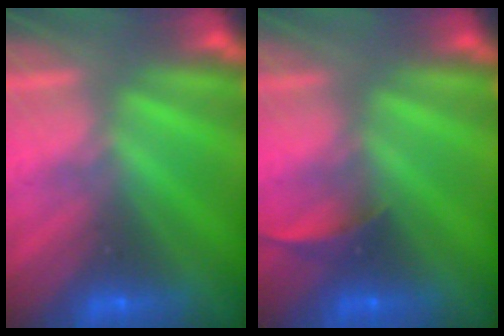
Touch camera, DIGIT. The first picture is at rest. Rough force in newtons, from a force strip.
{"total": 1.8}